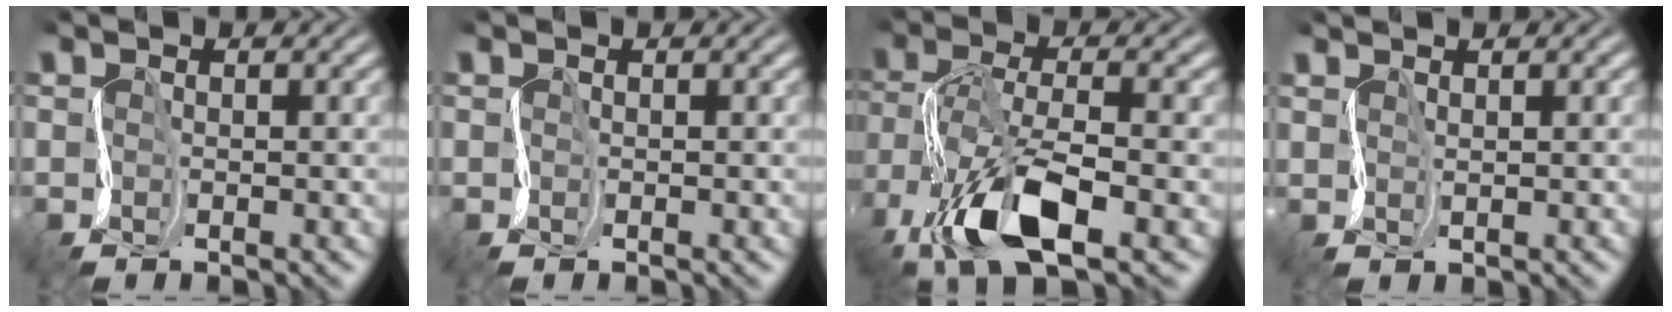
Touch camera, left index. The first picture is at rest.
{"total": 0.0}
{"total": 9.2, "force": [-4.1, 3.9, 7.3], "torque": [-0.144, -0.001, -0.073]}
{"total": 1.0, "force": [0.9, -0.1, -0.5], "torque": [0.007, 0.002, 0.019]}